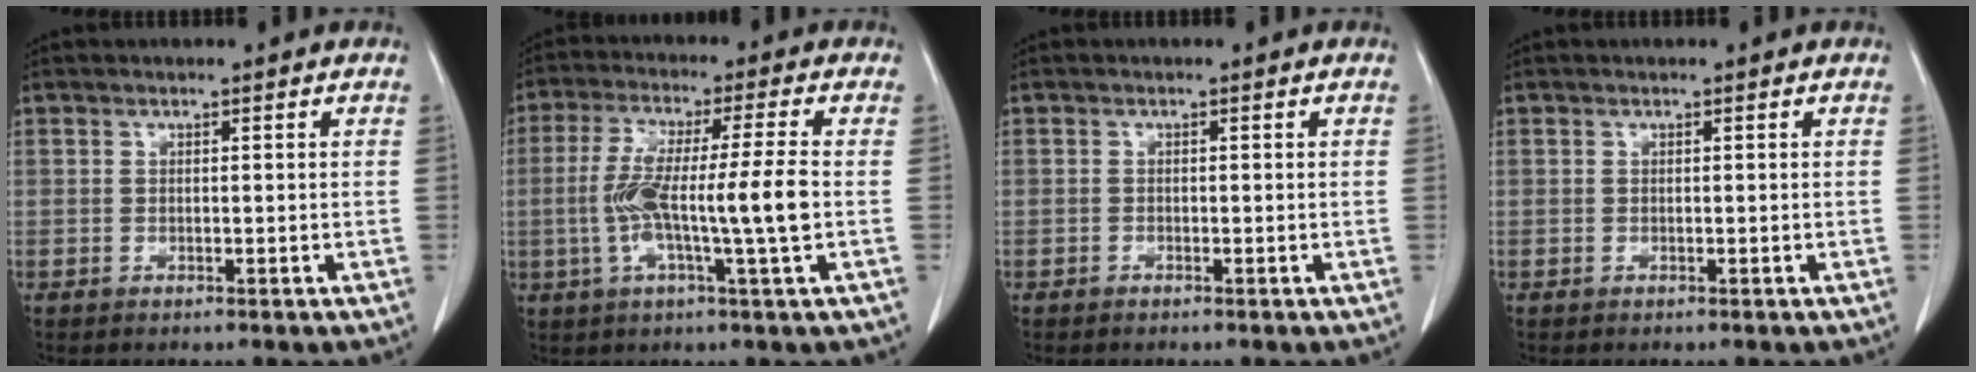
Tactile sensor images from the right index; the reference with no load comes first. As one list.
[{"total": 11.5, "force": [-1.5, -0.4, 11.4], "torque": [-0.219, 0.005, -0.030]}, {"total": 0.0}, {"total": 0.0}]